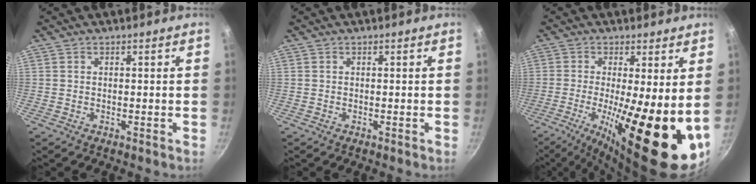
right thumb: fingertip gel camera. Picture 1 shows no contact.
{"total": 0.0}
{"total": 19.3, "force": [-2.9, 5.0, 18.5], "torque": [-0.272, -0.023, -0.041]}